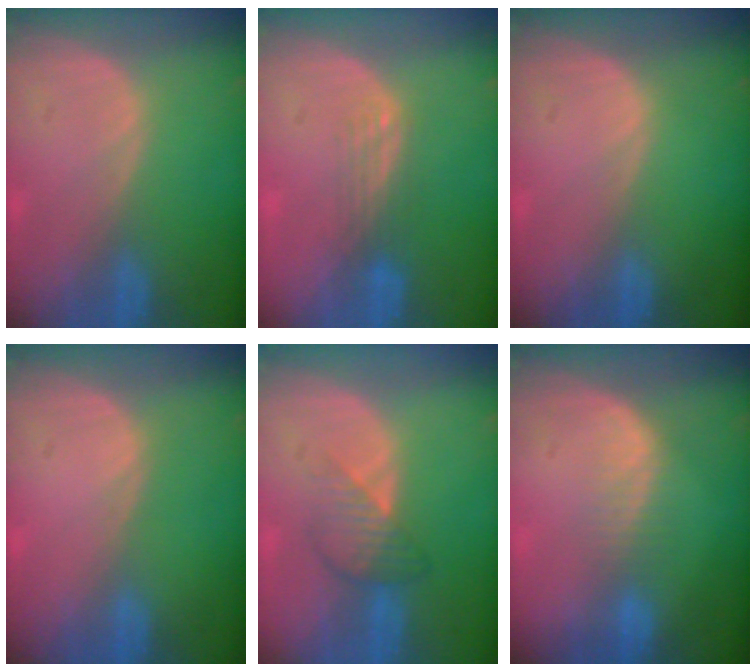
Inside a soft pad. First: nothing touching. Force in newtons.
{"total": 3.1, "press": 2.6, "slide": 1.7}
{"total": 0.0}
{"total": 0.0}
{"total": 3.7, "press": 3.6, "slide": 0.2}
{"total": 3.1, "press": 2.6, "slide": 1.7}